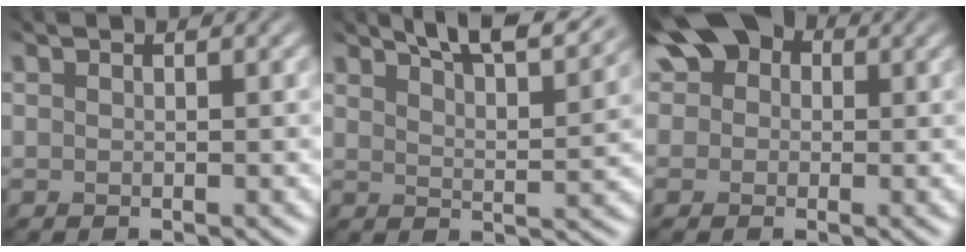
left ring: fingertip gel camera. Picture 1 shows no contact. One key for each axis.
{"total": 8.4, "fx": 6.7, "fy": 2.1, "fz": 4.6, "tx": -0.070, "ty": 0.007, "tz": 0.066}
{"total": 5.4, "fx": 2.2, "fy": 4.1, "fz": 2.7, "tx": -0.076, "ty": 0.008, "tz": 0.024}